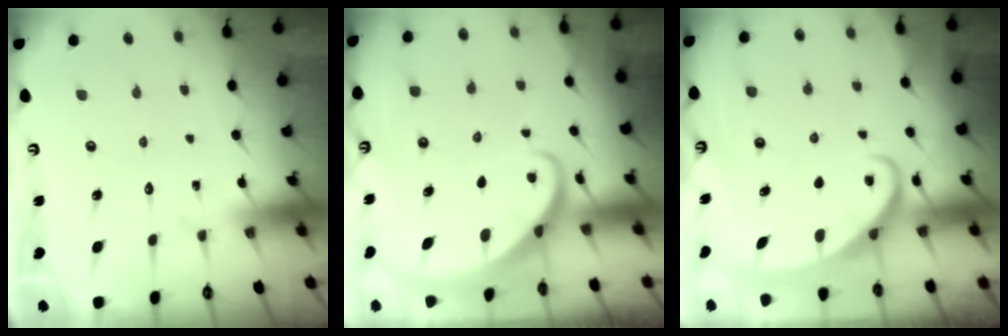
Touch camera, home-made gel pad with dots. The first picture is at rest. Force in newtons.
{"total": 2.6, "press": 2.5, "slide": 0.3}
{"total": 2.6, "press": 2.6, "slide": 0.3}